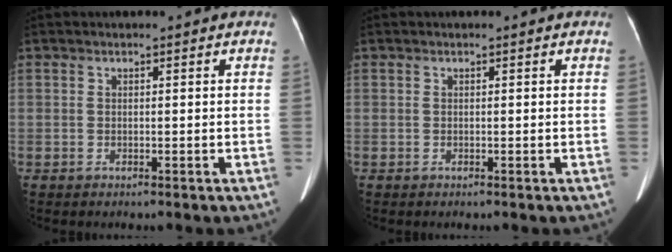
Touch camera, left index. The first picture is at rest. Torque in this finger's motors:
{"motor_torque": [-0.01, 0.01, 0.00, 0.00]}